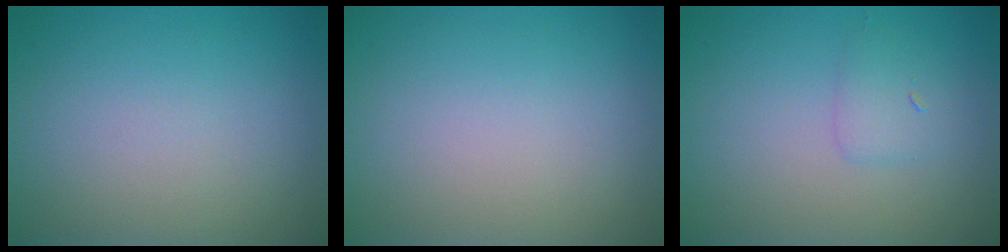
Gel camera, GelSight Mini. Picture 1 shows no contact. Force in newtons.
{"total": 0.0}
{"total": 1.5, "press": 1.5, "slide": 0.2}